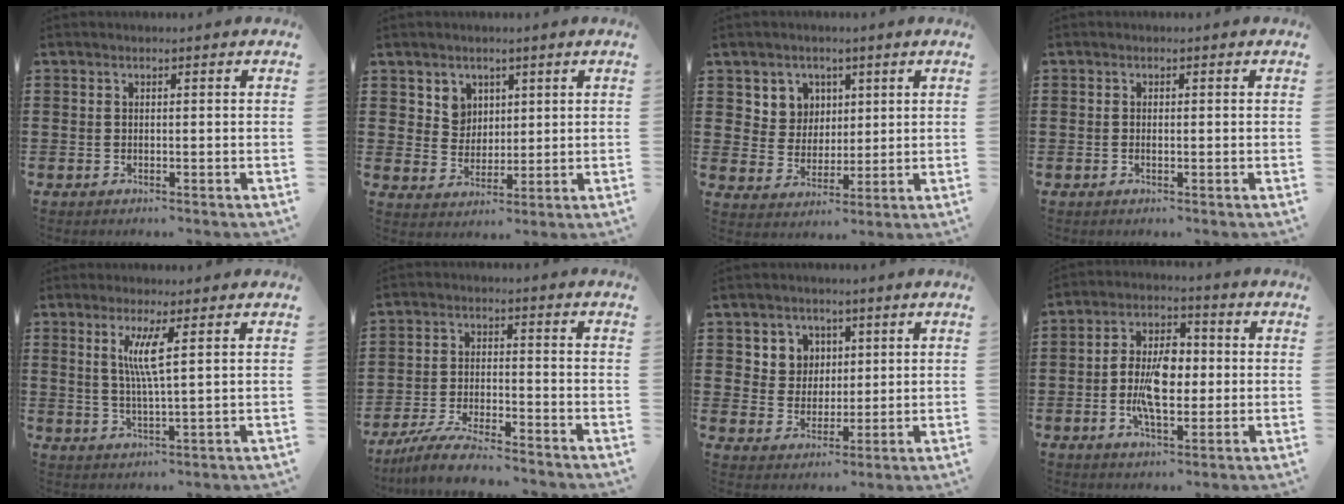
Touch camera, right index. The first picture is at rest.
{"total": 4.6, "force": [2.4, 3.8, 0.7], "torque": [-0.026, 0.011, 0.044]}
{"total": 5.6, "force": [2.6, 4.9, 0.7], "torque": [-0.036, 0.008, 0.047]}
{"total": 0.7, "force": [-0.1, 0.3, 0.6], "torque": [-0.013, -0.002, -0.002]}
{"total": 5.1, "force": [1.8, 0.0, 4.8], "torque": [-0.099, -0.003, 0.026]}
{"total": 5.9, "force": [-5.5, 0.3, 2.1], "torque": [-0.054, -0.007, -0.108]}
{"total": 5.2, "force": [2.1, 4.7, 0.8], "torque": [-0.042, 0.014, 0.038]}
{"total": 8.0, "force": [-1.0, 4.2, 6.7], "torque": [-0.144, 0.007, -0.022]}